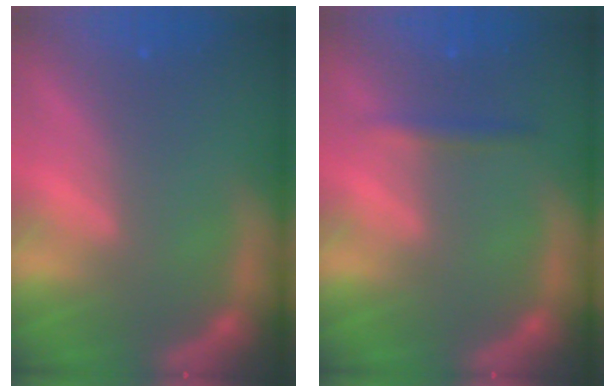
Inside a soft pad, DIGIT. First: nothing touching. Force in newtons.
{"total": 1.4}